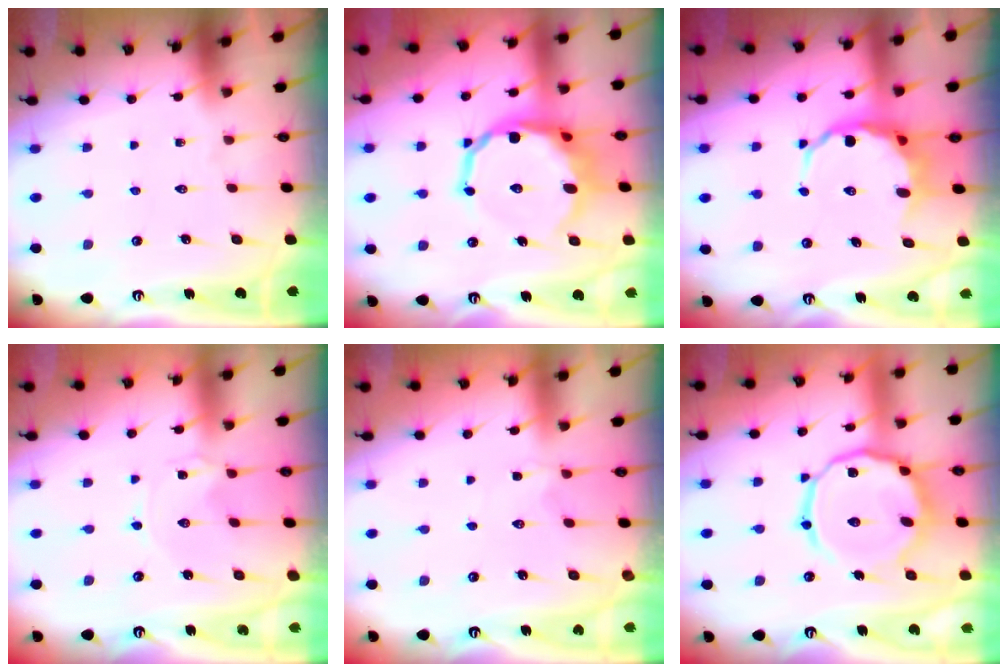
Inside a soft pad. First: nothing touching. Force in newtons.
{"total": 13.0, "press": 12.2, "slide": 4.5}
{"total": 6.9, "press": 6.7, "slide": 1.5}
{"total": 0.0}
{"total": 1.6, "press": 1.6, "slide": 0.4}
{"total": 16.1, "press": 16.0, "slide": 1.3}